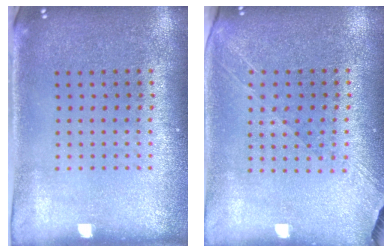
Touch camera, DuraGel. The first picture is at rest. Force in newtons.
{"total": 1.3, "press": 1.2, "slide": 0.6}